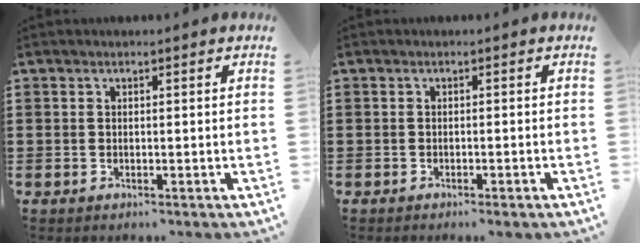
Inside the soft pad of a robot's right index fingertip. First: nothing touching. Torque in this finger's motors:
{"motor_torque": [0.24, -0.10, 0.01, -0.01]}